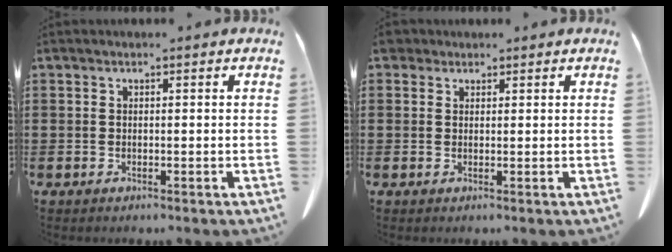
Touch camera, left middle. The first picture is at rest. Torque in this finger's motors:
{"motor_torque": [-0.10, 0.04, 0.00, 0.01]}